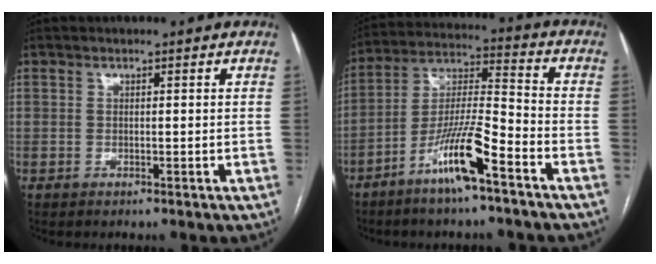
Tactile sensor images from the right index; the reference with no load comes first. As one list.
[{"total": 11.9, "force": [-6.8, 1.0, 9.6], "torque": [-0.188, -0.006, -0.131]}]